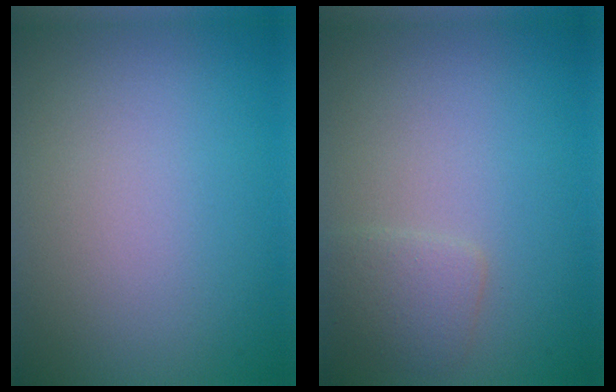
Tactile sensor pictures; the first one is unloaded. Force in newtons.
{"total": 1.8, "press": 1.8, "slide": 0.0}